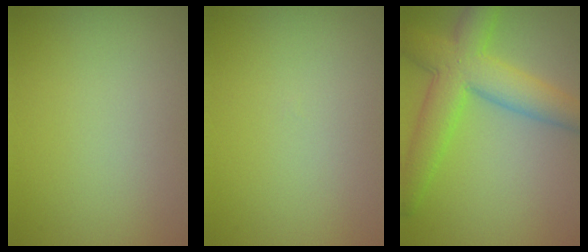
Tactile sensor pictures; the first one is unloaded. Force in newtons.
{"total": 0.0}
{"total": 7.2, "press": 7.2, "slide": 0.3}